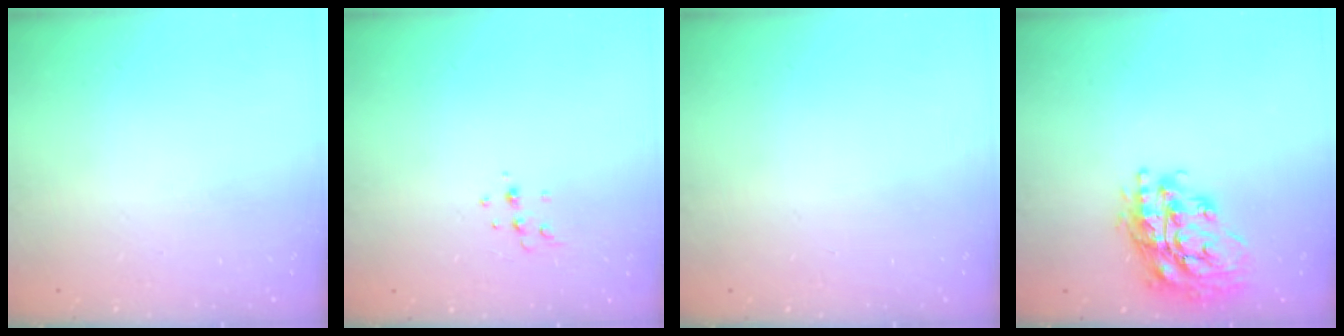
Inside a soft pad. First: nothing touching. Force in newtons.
{"total": 4.8, "press": 4.7, "slide": 1.1}
{"total": 0.0}
{"total": 21.2, "press": 21.1, "slide": 2.1}